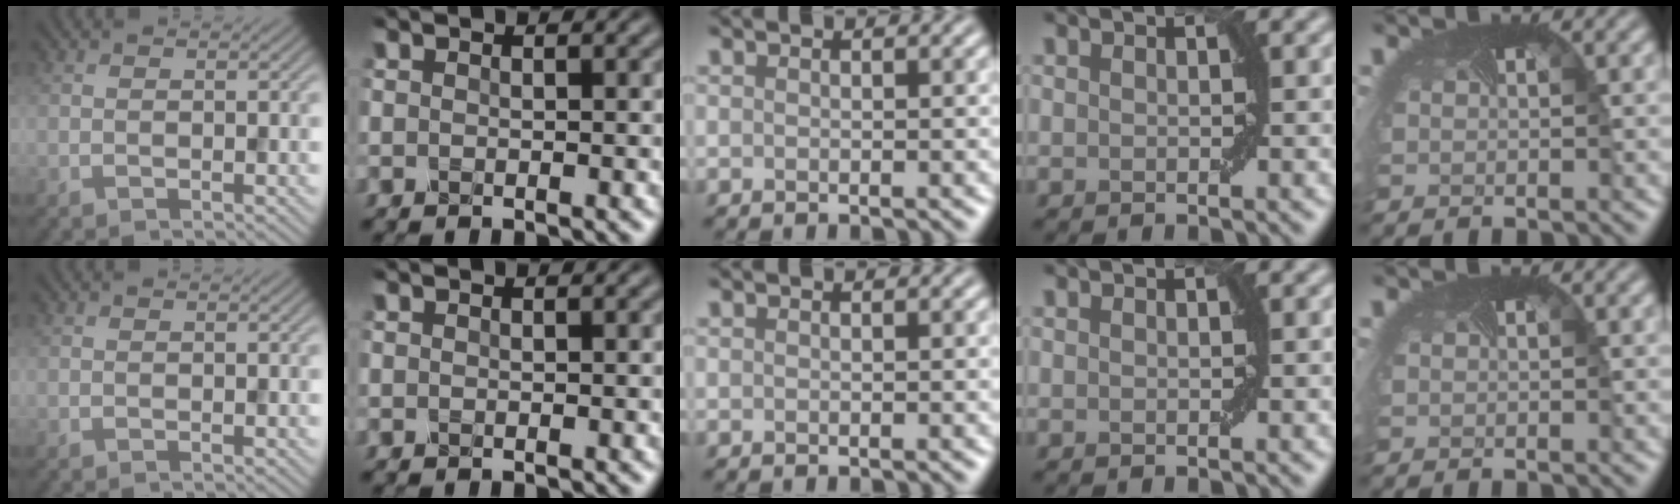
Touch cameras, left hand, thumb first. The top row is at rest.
{}